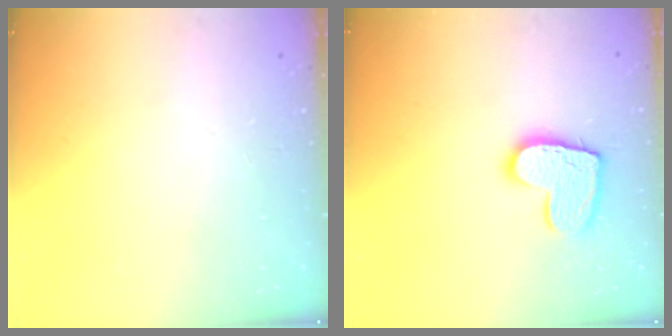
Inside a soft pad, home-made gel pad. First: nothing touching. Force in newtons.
{"total": 11.6, "press": 11.6, "slide": 0.8}